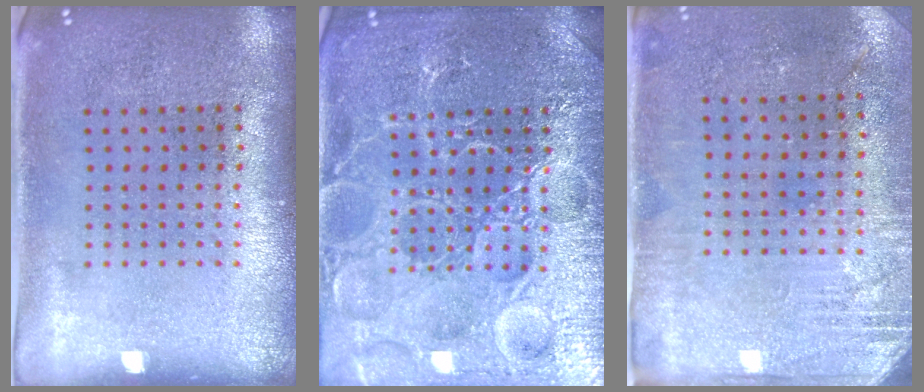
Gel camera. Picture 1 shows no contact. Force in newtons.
{"total": 7.4, "press": 7.4, "slide": 0.9}
{"total": 2.8, "press": 2.5, "slide": 1.2}